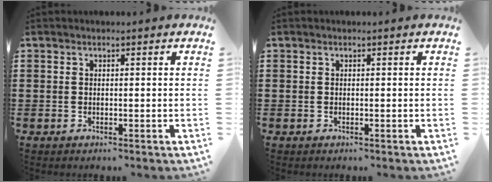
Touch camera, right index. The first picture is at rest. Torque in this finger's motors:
{"motor_torque": [0.00, 0.00, 0.00, 0.00]}